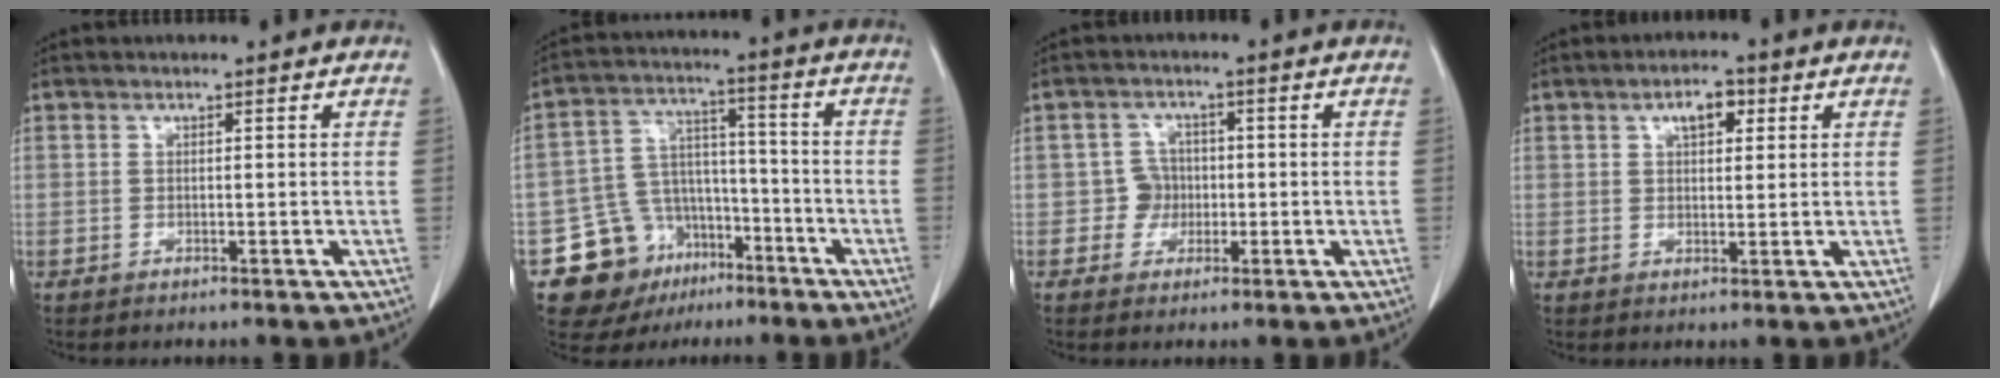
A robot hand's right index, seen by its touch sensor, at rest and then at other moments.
{"total": 15.1, "force": [-8.5, 11.3, 5.5], "torque": [-0.100, 0.057, -0.127]}
{"total": 3.7, "force": [-0.6, 3.6, 0.8], "torque": [-0.006, 0.016, -0.006]}
{"total": 4.7, "force": [2.0, 2.4, 3.5], "torque": [-0.061, 0.010, 0.034]}